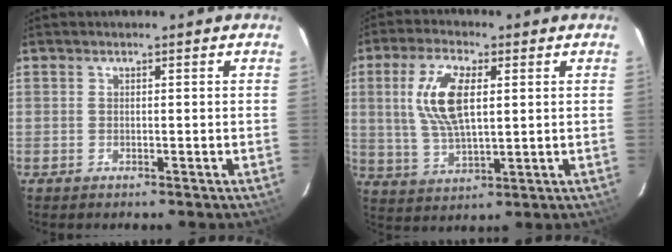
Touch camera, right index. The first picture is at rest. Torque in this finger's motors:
{"motor_torque": [0.42, 0.10, 0.31, 0.16]}